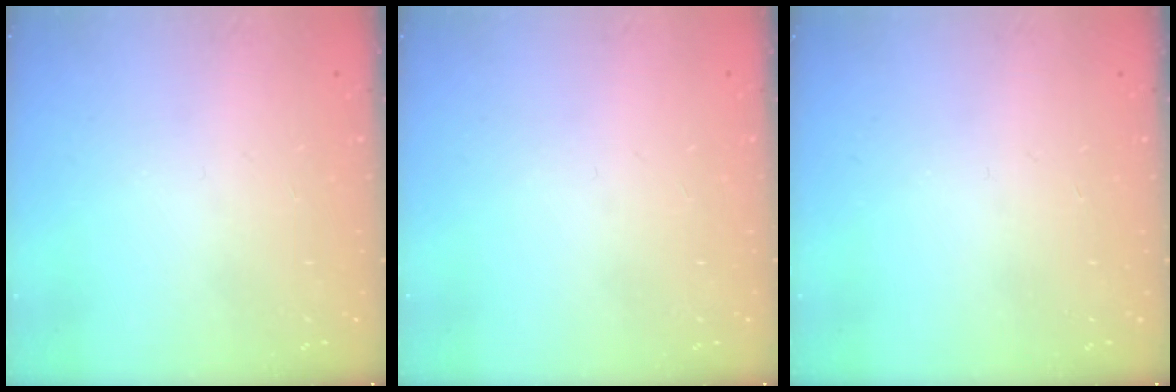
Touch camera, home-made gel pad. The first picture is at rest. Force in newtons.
{"total": 0.0}
{"total": 0.0}